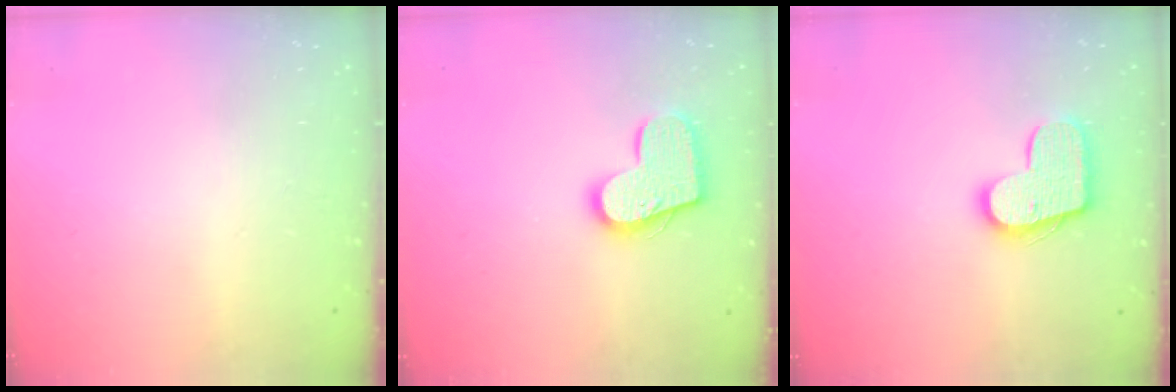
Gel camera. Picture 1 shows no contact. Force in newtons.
{"total": 14.3, "press": 14.3, "slide": 0.8}
{"total": 13.5, "press": 13.5, "slide": 0.6}